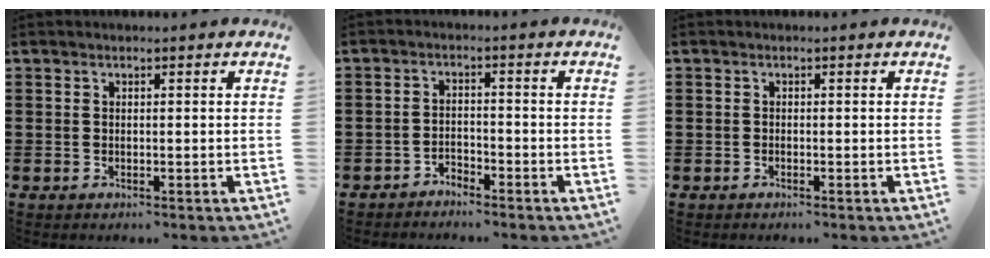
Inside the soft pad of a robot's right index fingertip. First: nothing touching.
{"total": 2.1, "force": [-2.1, 0.4, -0.1], "torque": [-0.007, 0.004, -0.045]}
{"total": 0.6, "force": [-0.4, 0.5, 0.1], "torque": [-0.001, 0.004, -0.009]}